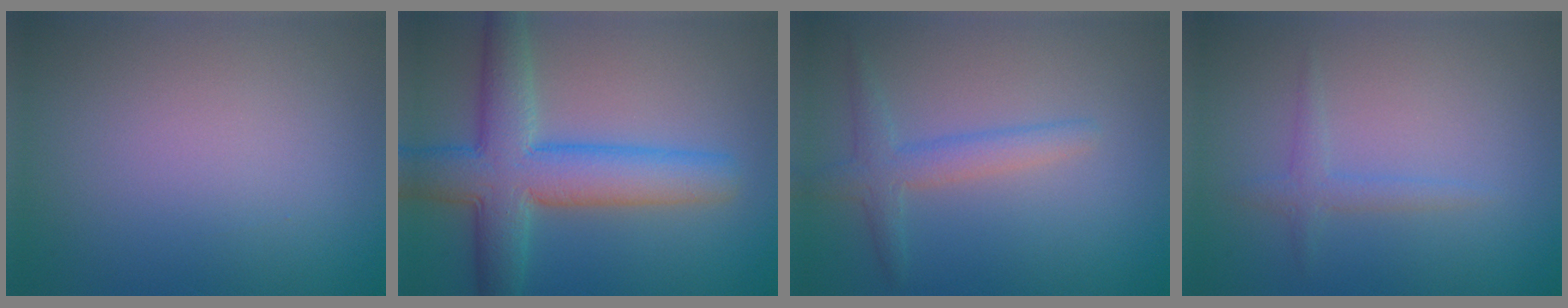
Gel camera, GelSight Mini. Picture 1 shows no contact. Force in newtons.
{"total": 8.2, "press": 8.2, "slide": 0.3}
{"total": 2.3, "press": 2.3, "slide": 0.0}
{"total": 1.5, "press": 1.4, "slide": 0.2}